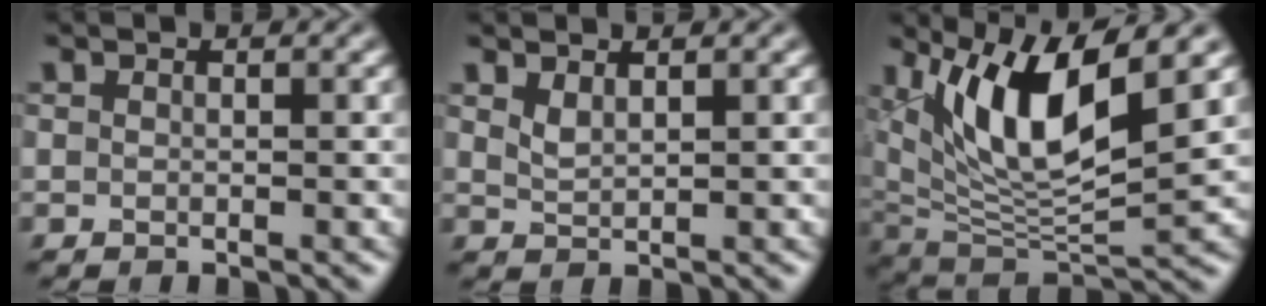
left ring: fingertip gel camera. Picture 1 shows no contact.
{"total": 1.3, "force": [1.0, 0.3, 0.7], "torque": [-0.019, -0.001, 0.024]}
{"total": 9.4, "force": [4.0, 3.1, 7.9], "torque": [-0.146, -0.015, 0.077]}